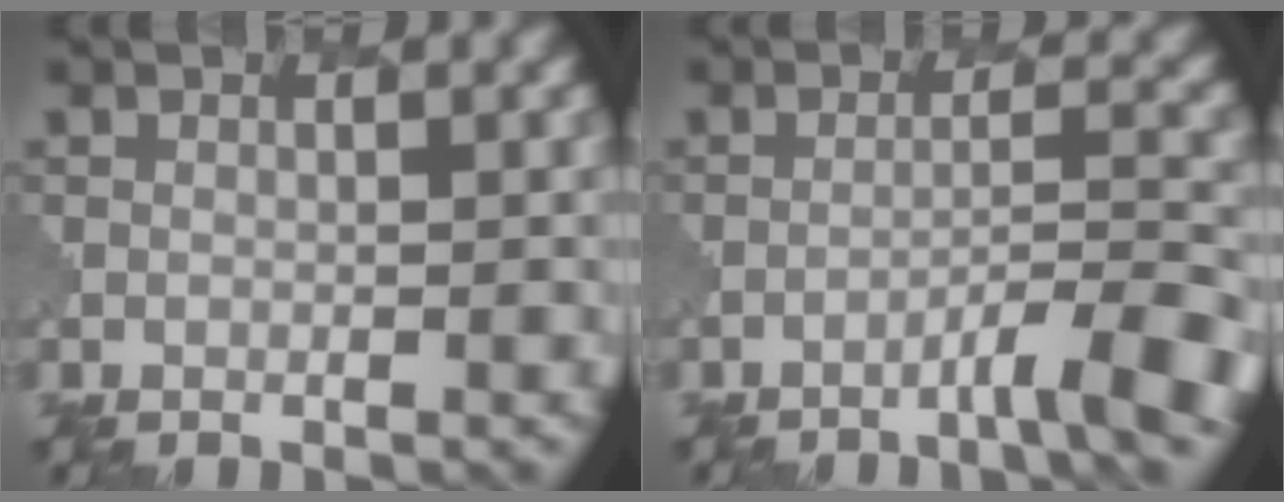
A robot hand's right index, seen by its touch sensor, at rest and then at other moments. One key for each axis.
{"total": 4.7, "fx": -3.1, "fy": 0.4, "fz": 3.5, "tx": -0.047, "ty": 0.012, "tz": -0.056}